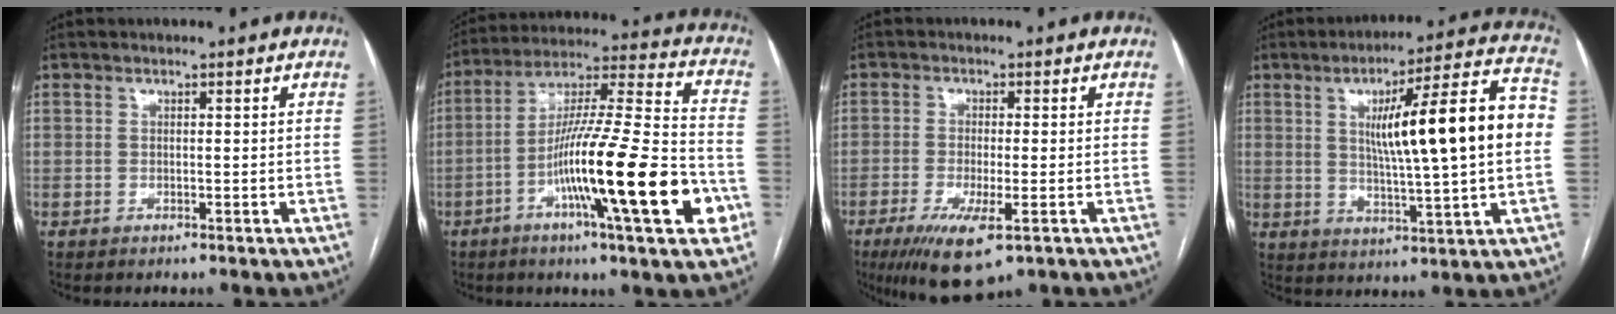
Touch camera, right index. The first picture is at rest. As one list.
[{"total": 22.4, "force": [-7.7, 1.0, 21.0], "torque": [-0.331, -0.014, -0.130]}, {"total": 8.7, "force": [-4.4, 2.0, 7.3], "torque": [-0.133, -0.024, -0.068]}, {"total": 18.3, "force": [2.0, 0.9, 18.2], "torque": [-0.276, 0.021, 0.026]}]